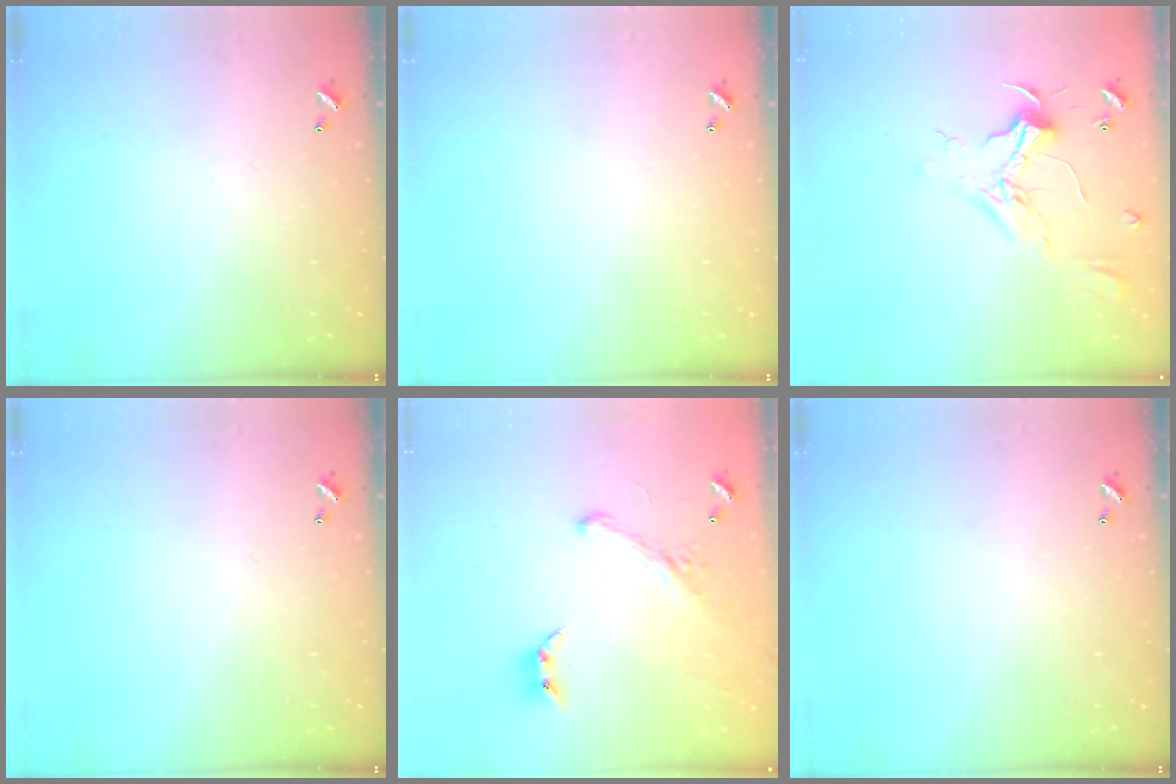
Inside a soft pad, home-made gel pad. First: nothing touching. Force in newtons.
{"total": 0.0}
{"total": 2.4, "press": 2.3, "slide": 0.7}
{"total": 0.0}
{"total": 1.6, "press": 1.1, "slide": 1.2}
{"total": 0.0}